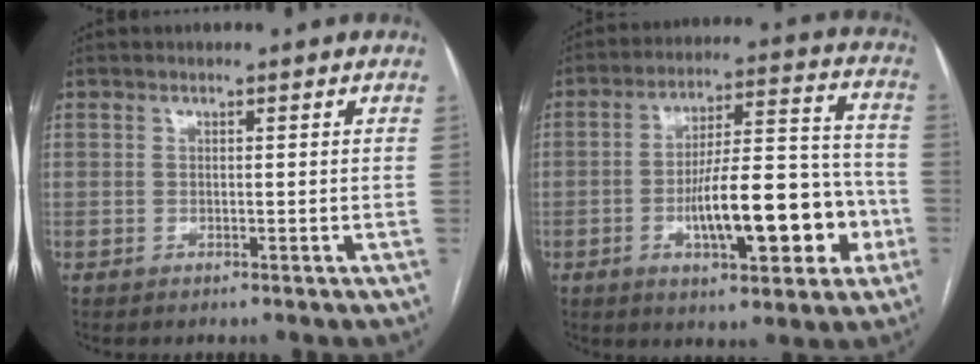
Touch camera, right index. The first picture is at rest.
{"total": 16.6, "force": [-5.0, 4.8, 15.0], "torque": [-0.234, 0.026, -0.070]}